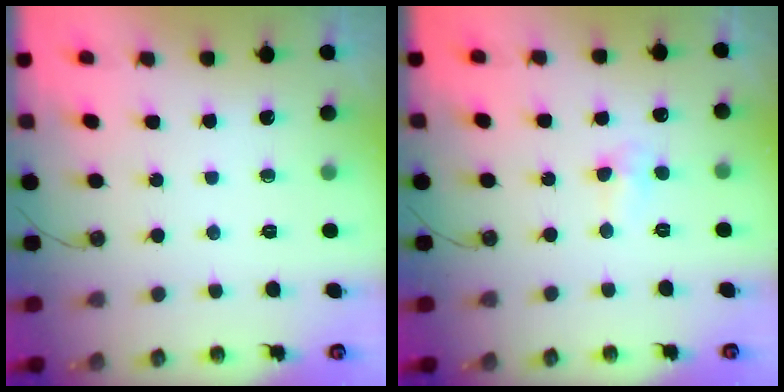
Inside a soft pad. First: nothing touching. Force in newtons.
{"total": 3.9, "press": 3.9, "slide": 0.6}